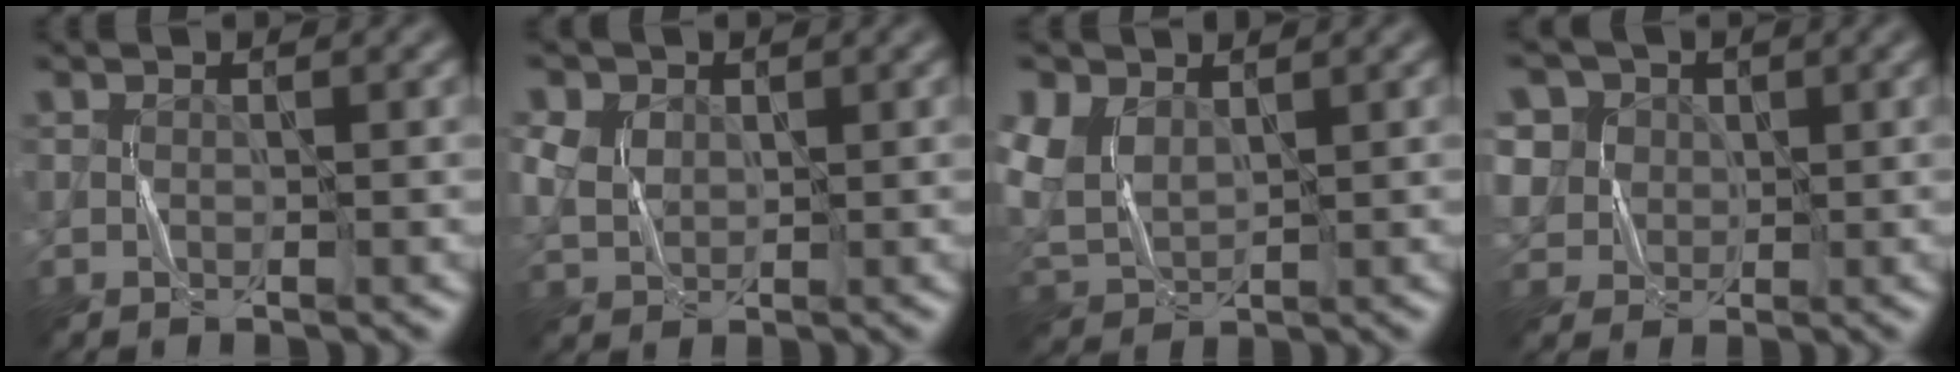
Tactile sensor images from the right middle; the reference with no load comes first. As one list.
[{"total": 3.9, "force": [1.3, 3.1, 1.9], "torque": [-0.059, 0.011, 0.031]}, {"total": 4.1, "force": [1.7, 2.9, 2.3], "torque": [-0.064, -0.003, 0.036]}, {"total": 6.7, "force": [3.1, 5.4, 2.3], "torque": [-0.059, 0.012, 0.046]}]